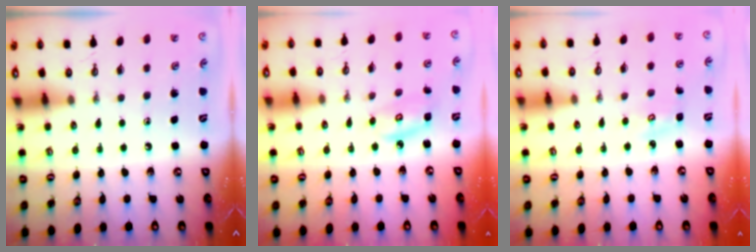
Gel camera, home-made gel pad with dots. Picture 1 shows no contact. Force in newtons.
{"total": 3.9, "press": 3.9, "slide": 0.3}
{"total": 2.3, "press": 2.3, "slide": 0.4}